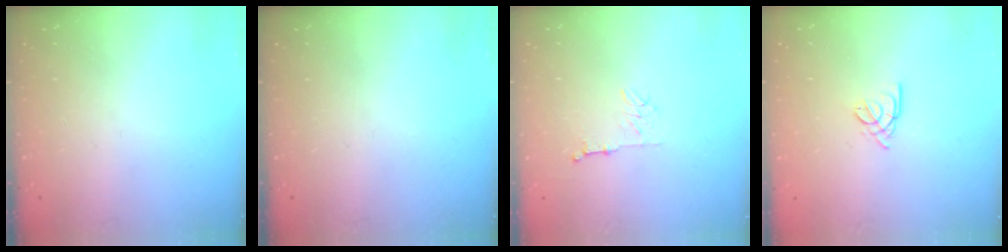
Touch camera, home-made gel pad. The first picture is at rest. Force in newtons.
{"total": 0.0}
{"total": 5.8, "press": 5.8, "slide": 0.5}
{"total": 2.6, "press": 2.6, "slide": 0.6}